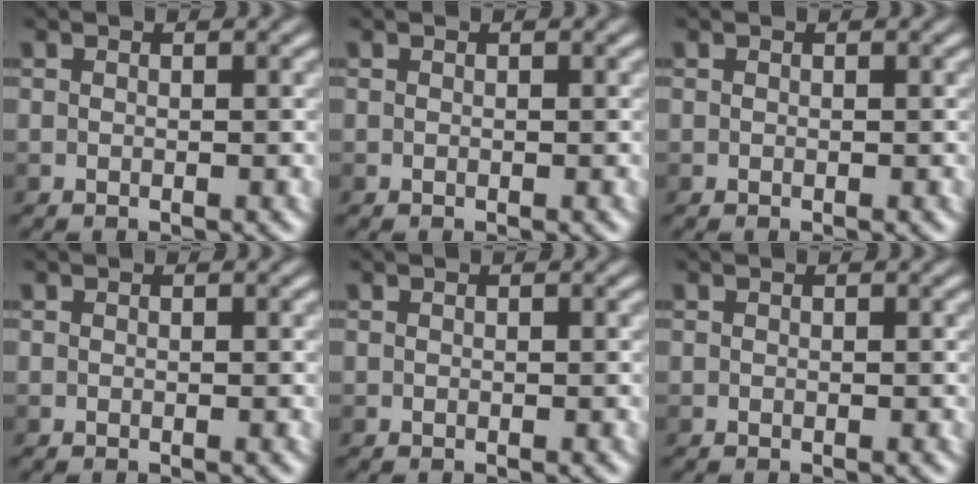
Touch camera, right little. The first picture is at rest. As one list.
[{"total": 0.0}, {"total": 0.0}, {"total": 0.0}, {"total": 0.0}, {"total": 0.0}]